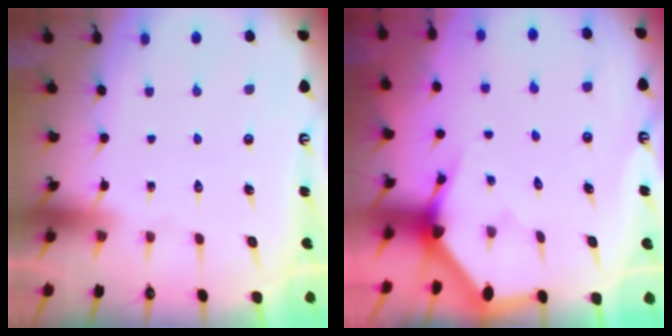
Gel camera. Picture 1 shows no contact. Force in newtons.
{"total": 3.4, "press": 3.4, "slide": 0.1}